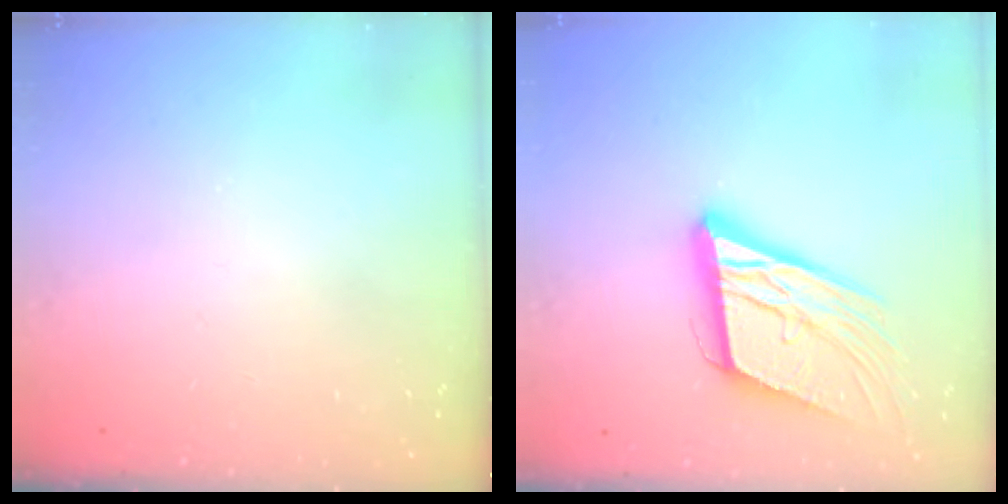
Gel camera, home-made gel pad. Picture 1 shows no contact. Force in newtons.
{"total": 16.9, "press": 16.5, "slide": 3.6}